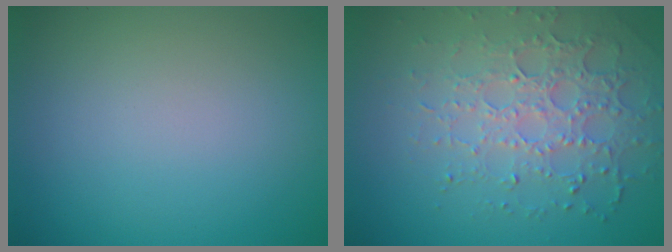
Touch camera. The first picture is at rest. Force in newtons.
{"total": 4.6, "press": 4.0, "slide": 2.2}